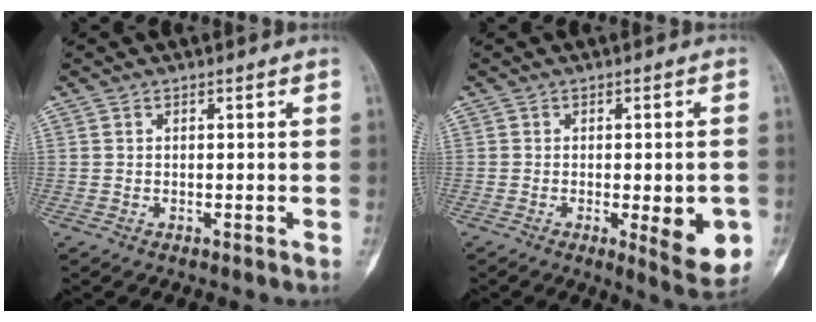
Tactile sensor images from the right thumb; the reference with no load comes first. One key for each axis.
{"total": 8.9, "fx": -2.3, "fy": 2.9, "fz": 8.1, "tx": -0.086, "ty": -0.006, "tz": -0.023}